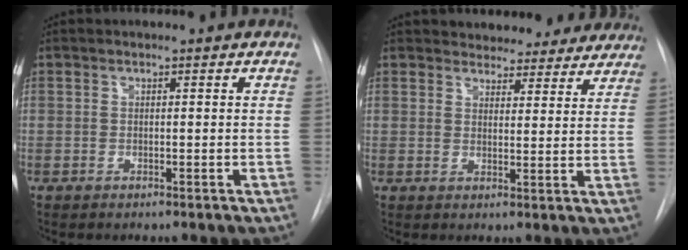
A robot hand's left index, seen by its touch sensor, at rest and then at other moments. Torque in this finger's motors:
{"motor_torque": [-0.08, -1.19, 0.23, 0.08]}